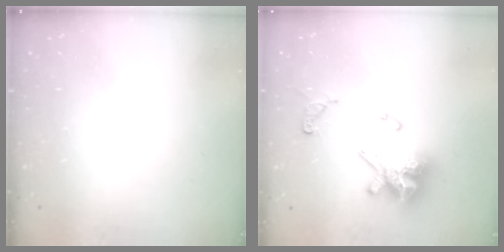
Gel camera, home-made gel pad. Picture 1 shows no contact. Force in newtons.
{"total": 15.0, "press": 14.9, "slide": 1.9}